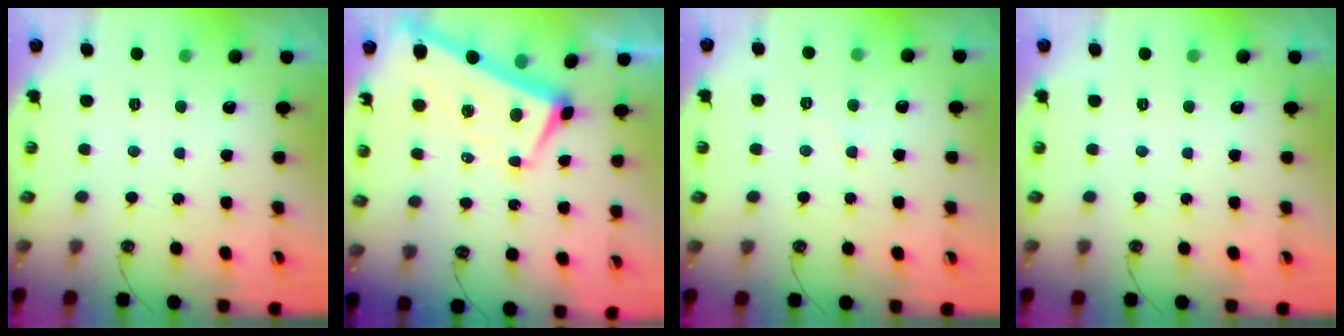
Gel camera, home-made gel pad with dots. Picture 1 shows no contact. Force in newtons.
{"total": 3.5, "press": 3.4, "slide": 0.8}
{"total": 1.4, "press": 1.3, "slide": 0.4}
{"total": 0.0}